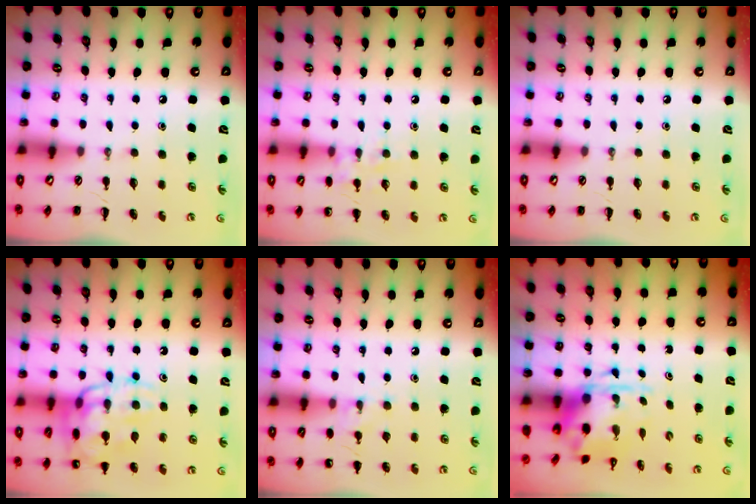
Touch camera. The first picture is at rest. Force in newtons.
{"total": 8.3, "press": 8.1, "slide": 1.6}
{"total": 0.0}
{"total": 16.0, "press": 15.9, "slide": 1.8}
{"total": 7.1, "press": 6.8, "slide": 2.1}
{"total": 3.7, "press": 3.6, "slide": 0.9}